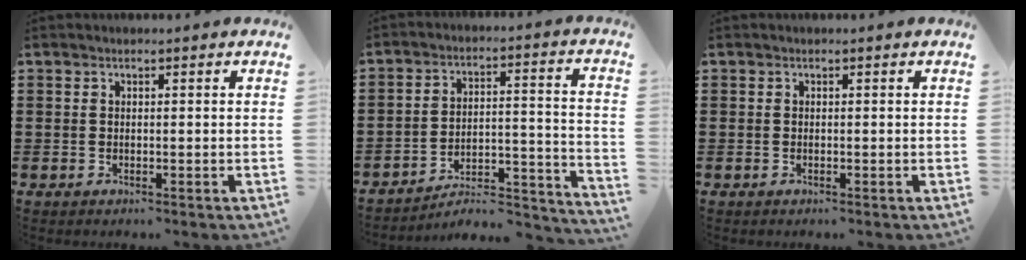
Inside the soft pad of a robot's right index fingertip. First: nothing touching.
{"total": 5.3, "force": [-4.9, 1.2, 1.7], "torque": [-0.026, 0.002, -0.099]}
{"total": 0.0}